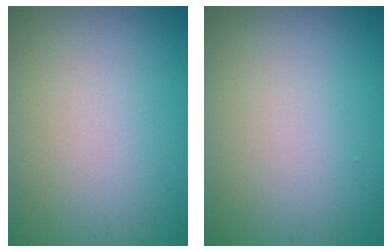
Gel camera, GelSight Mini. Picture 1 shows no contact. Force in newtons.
{"total": 0.0}